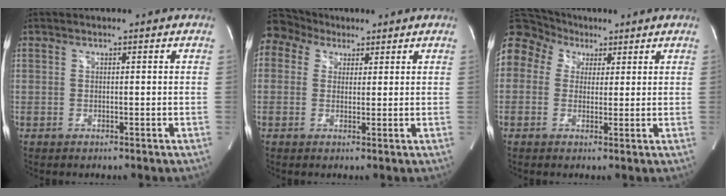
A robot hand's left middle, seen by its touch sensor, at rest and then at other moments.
{"total": 9.3, "force": [6.0, 6.7, 2.5], "torque": [-0.070, 0.060, 0.114]}
{"total": 19.3, "force": [8.3, 15.7, 7.7], "torque": [-0.254, 0.120, 0.165]}